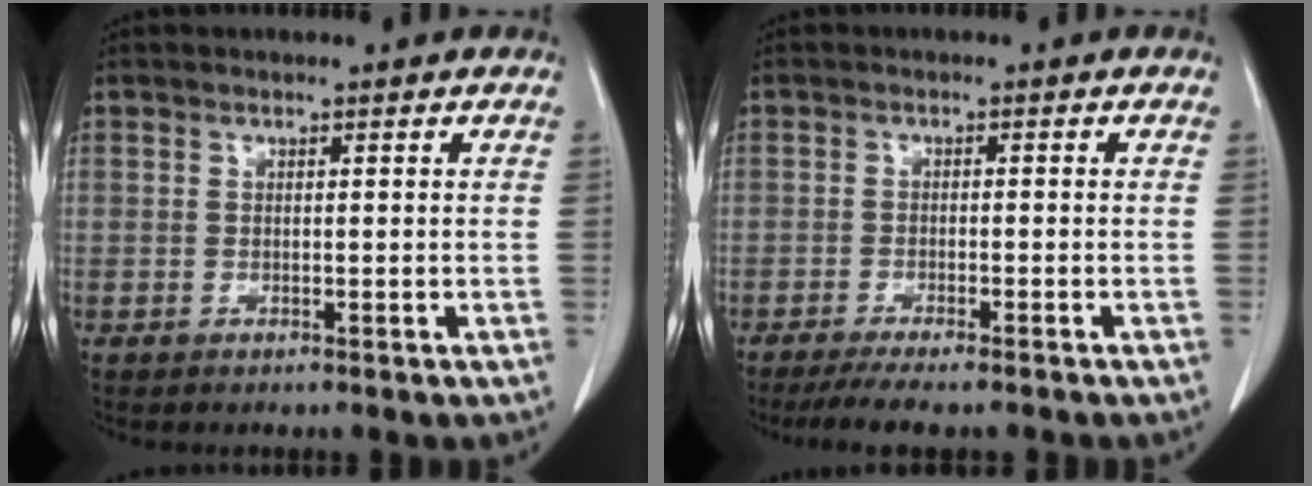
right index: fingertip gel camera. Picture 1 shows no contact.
{"total": 7.8, "force": [-6.6, 0.9, 4.1], "torque": [-0.054, -0.013, -0.101]}